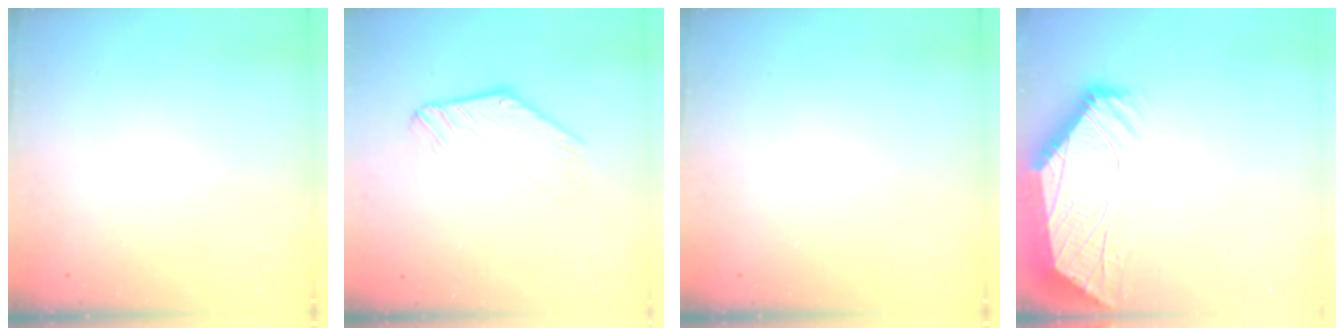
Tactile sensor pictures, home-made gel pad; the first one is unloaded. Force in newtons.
{"total": 0.0}
{"total": 0.0}
{"total": 7.3, "press": 7.2, "slide": 0.9}